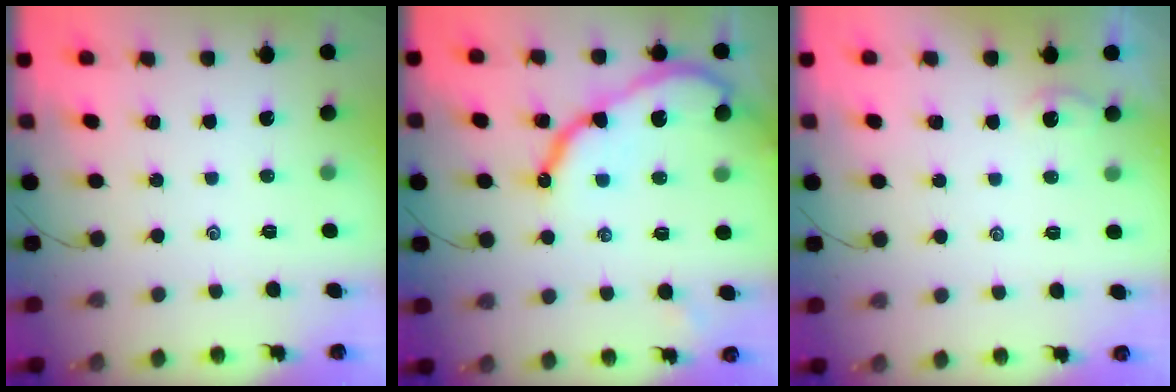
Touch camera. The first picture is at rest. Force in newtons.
{"total": 12.2, "press": 12.1, "slide": 1.1}
{"total": 0.8, "press": 0.8, "slide": 0.2}